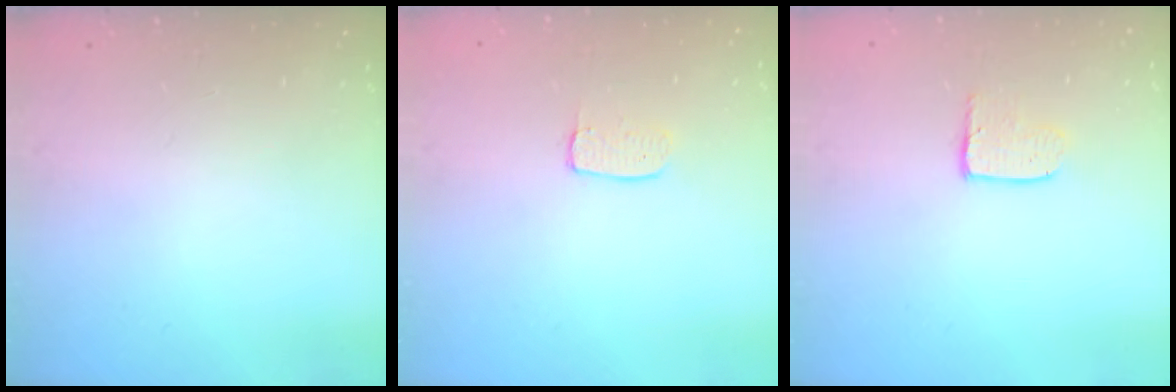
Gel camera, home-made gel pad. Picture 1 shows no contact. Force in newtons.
{"total": 5.0, "press": 5.0, "slide": 0.3}
{"total": 3.9, "press": 3.9, "slide": 0.4}